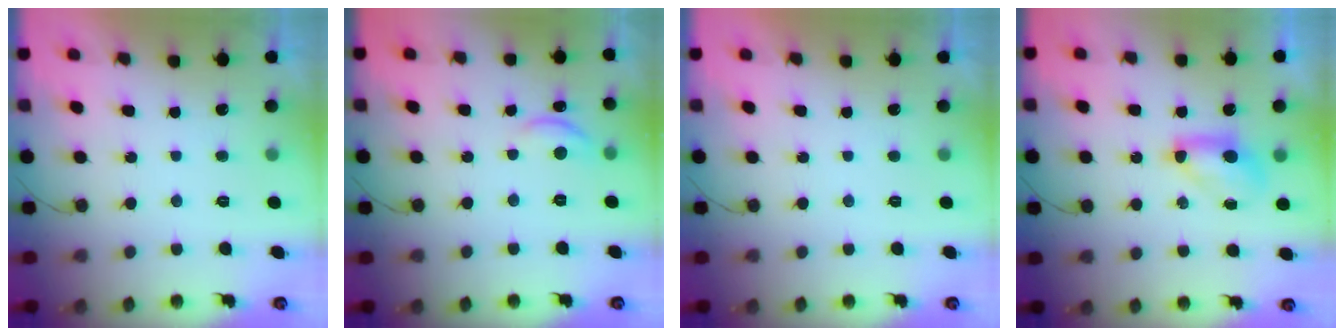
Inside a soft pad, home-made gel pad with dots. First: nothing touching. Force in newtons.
{"total": 9.0, "press": 9.0, "slide": 0.7}
{"total": 0.0}
{"total": 7.5, "press": 7.4, "slide": 1.1}